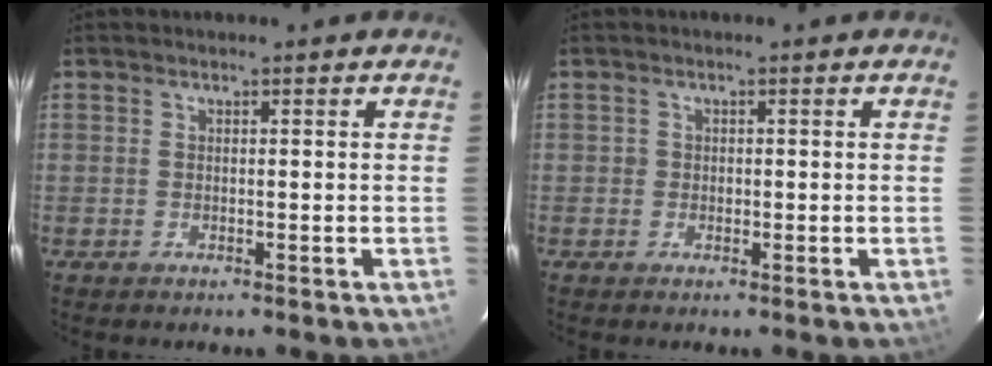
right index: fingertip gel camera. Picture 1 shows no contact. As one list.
[{"total": 1.1, "force": [-0.2, 1.1, 0.1], "torque": [0.000, 0.000, -0.003]}]